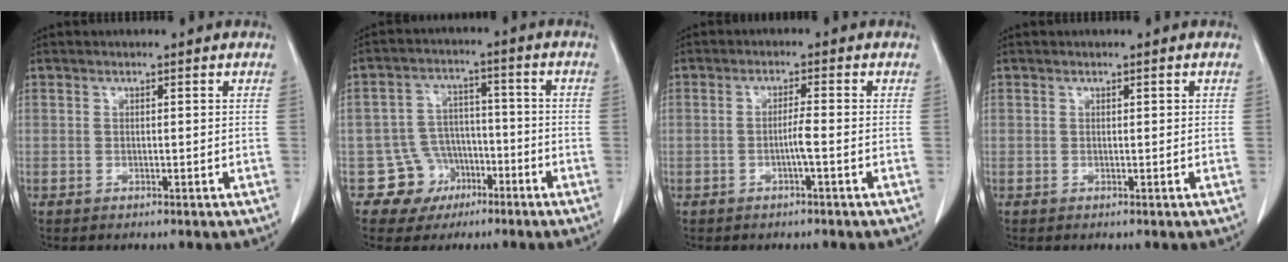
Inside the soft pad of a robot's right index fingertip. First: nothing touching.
{"total": 7.0, "force": [-3.3, 6.2, 0.0], "torque": [0.014, 0.019, -0.048]}
{"total": 2.2, "force": [-0.8, -0.4, 2.0], "torque": [-0.040, -0.001, -0.014]}
{"total": 0.0}